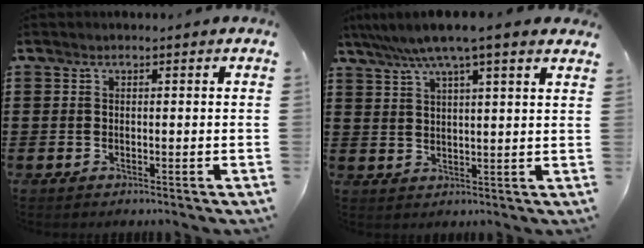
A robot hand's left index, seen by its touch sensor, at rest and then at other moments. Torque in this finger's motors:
{"motor_torque": [2.14, 0.00, 0.82, 0.21]}